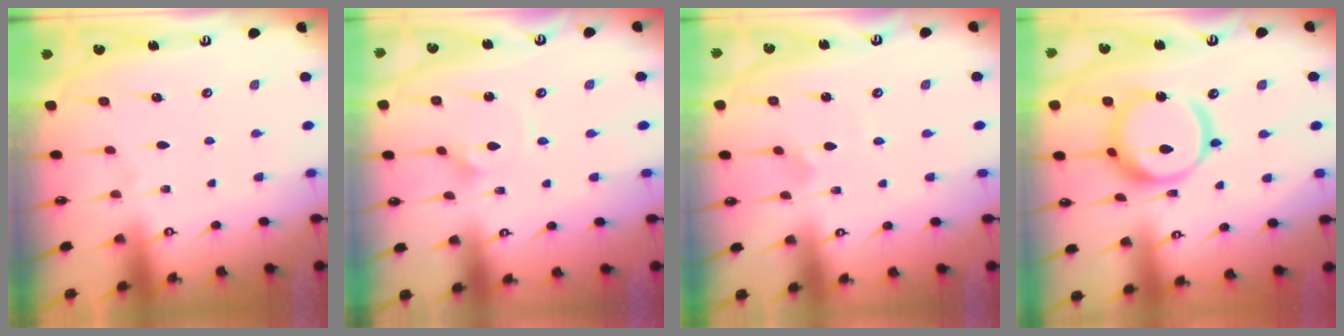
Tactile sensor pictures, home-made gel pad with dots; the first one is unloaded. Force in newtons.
{"total": 2.2, "press": 2.2, "slide": 0.1}
{"total": 1.8, "press": 1.8, "slide": 0.2}
{"total": 15.6, "press": 15.5, "slide": 1.7}